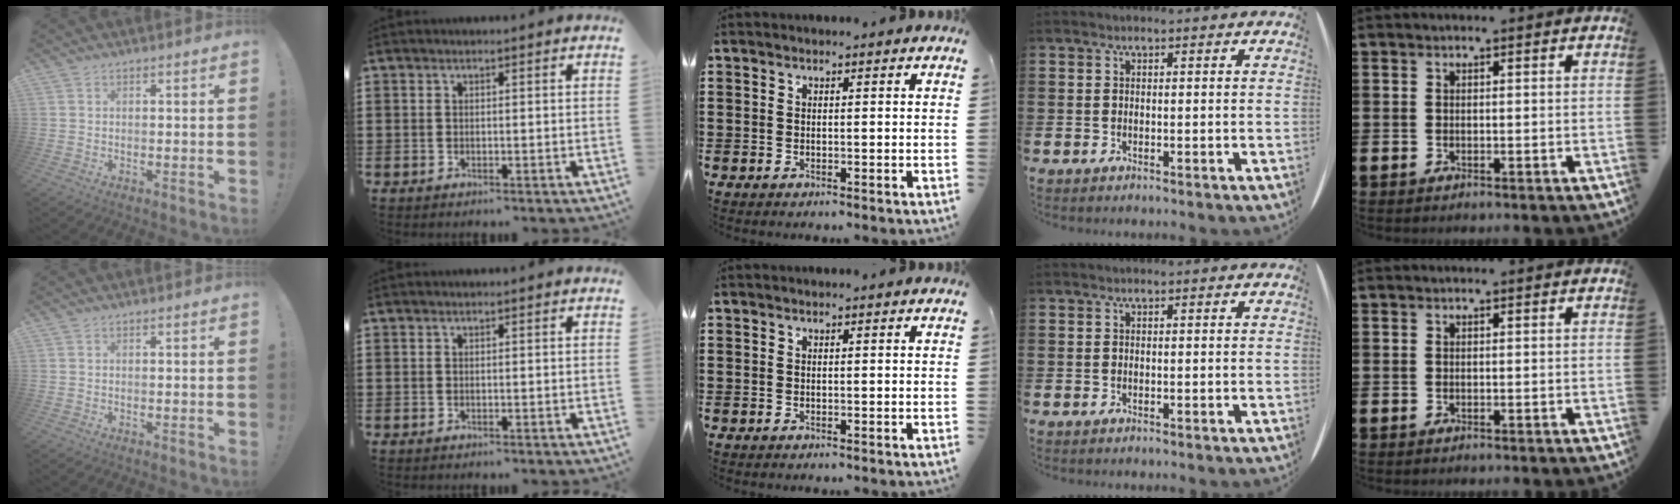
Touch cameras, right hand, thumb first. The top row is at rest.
{}